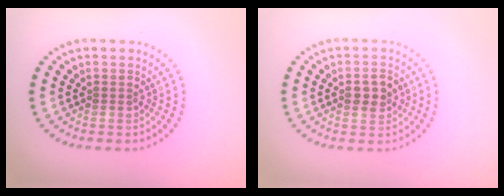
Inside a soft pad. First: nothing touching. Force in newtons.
{"total": 2.2, "press": 2.2, "slide": 0.2}